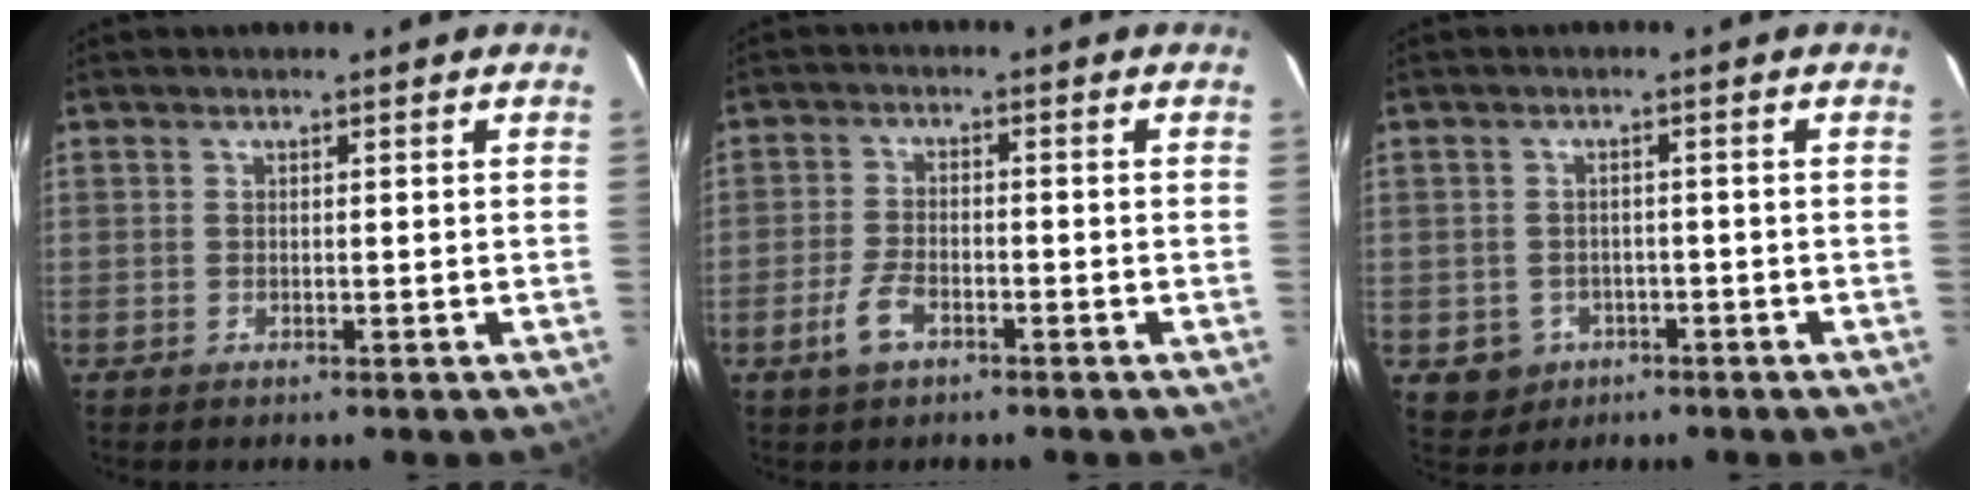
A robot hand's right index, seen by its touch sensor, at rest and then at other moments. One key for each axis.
{"total": 4.2, "fx": -2.4, "fy": 1.7, "fz": 3.1, "tx": -0.073, "ty": -0.003, "tz": -0.043}
{"total": 4.2, "fx": -1.6, "fy": 3.9, "fz": 0.6, "tx": -0.009, "ty": 0.008, "tz": -0.014}